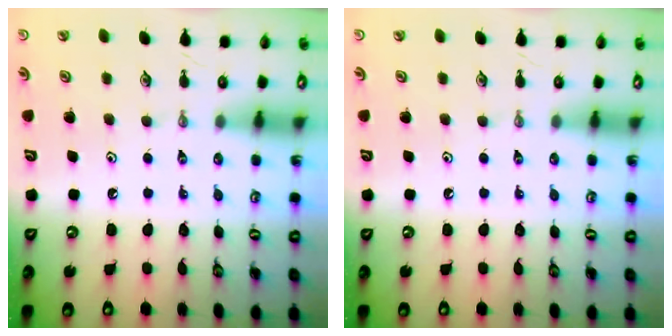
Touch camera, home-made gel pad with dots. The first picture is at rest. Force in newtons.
{"total": 0.0}